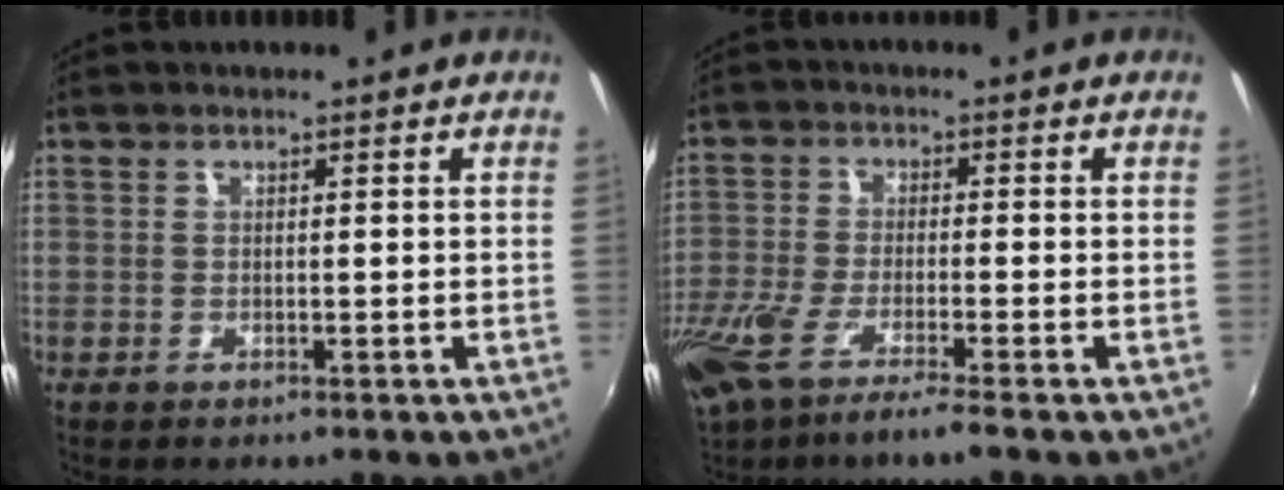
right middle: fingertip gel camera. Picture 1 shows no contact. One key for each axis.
{"total": 10.9, "fx": -7.5, "fy": 1.4, "fz": 7.8, "tx": -0.176, "ty": -0.046, "tz": -0.141}